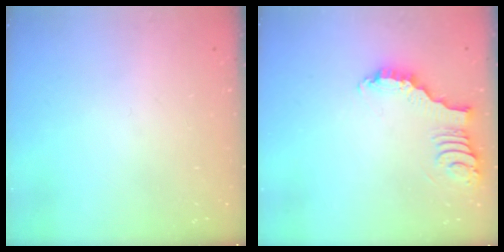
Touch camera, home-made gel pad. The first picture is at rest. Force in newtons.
{"total": 3.9, "press": 3.9, "slide": 0.3}